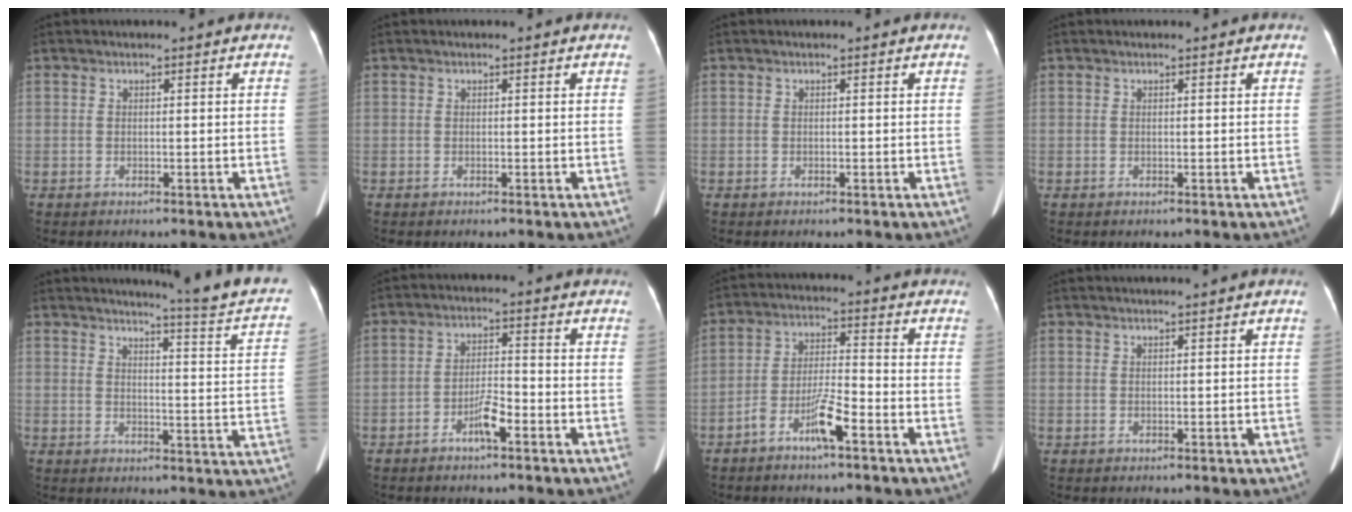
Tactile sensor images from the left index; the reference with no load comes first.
{"total": 0.0}
{"total": 0.0}
{"total": 0.0}
{"total": 14.0, "force": [12.8, -0.6, 5.7], "torque": [-0.067, -0.068, 0.131]}
{"total": 4.2, "force": [-2.6, 0.9, 3.2], "torque": [-0.065, 0.007, -0.047]}
{"total": 6.5, "force": [-4.1, 0.7, 5.0], "torque": [-0.104, 0.007, -0.075]}
{"total": 0.5, "force": [0.3, -0.1, 0.4], "torque": [-0.011, 0.003, 0.011]}